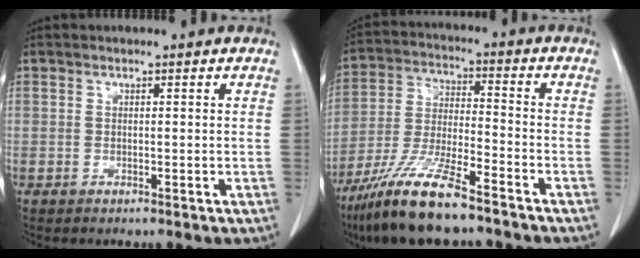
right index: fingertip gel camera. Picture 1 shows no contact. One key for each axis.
{"total": 13.1, "fx": -9.6, "fy": 1.6, "fz": 8.7, "tx": -0.178, "ty": -0.028, "tz": -0.179}